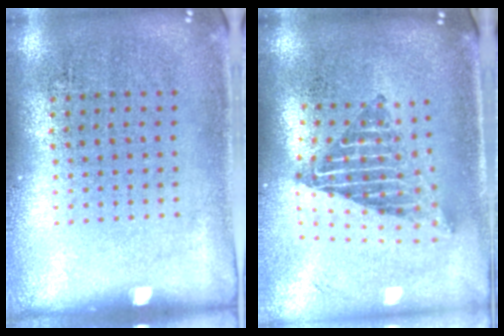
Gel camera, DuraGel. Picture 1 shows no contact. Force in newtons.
{"total": 2.3, "press": 1.6, "slide": 1.7}